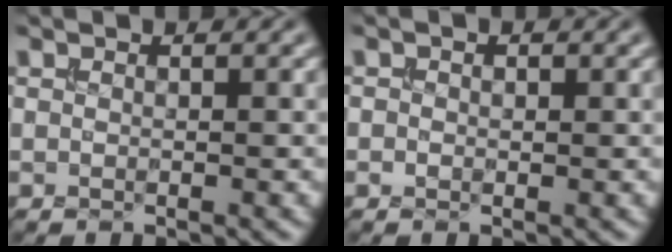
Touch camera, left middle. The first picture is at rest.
{"total": 0.8, "force": [-0.4, 0.6, 0.3], "torque": [0.000, -0.004, -0.006]}